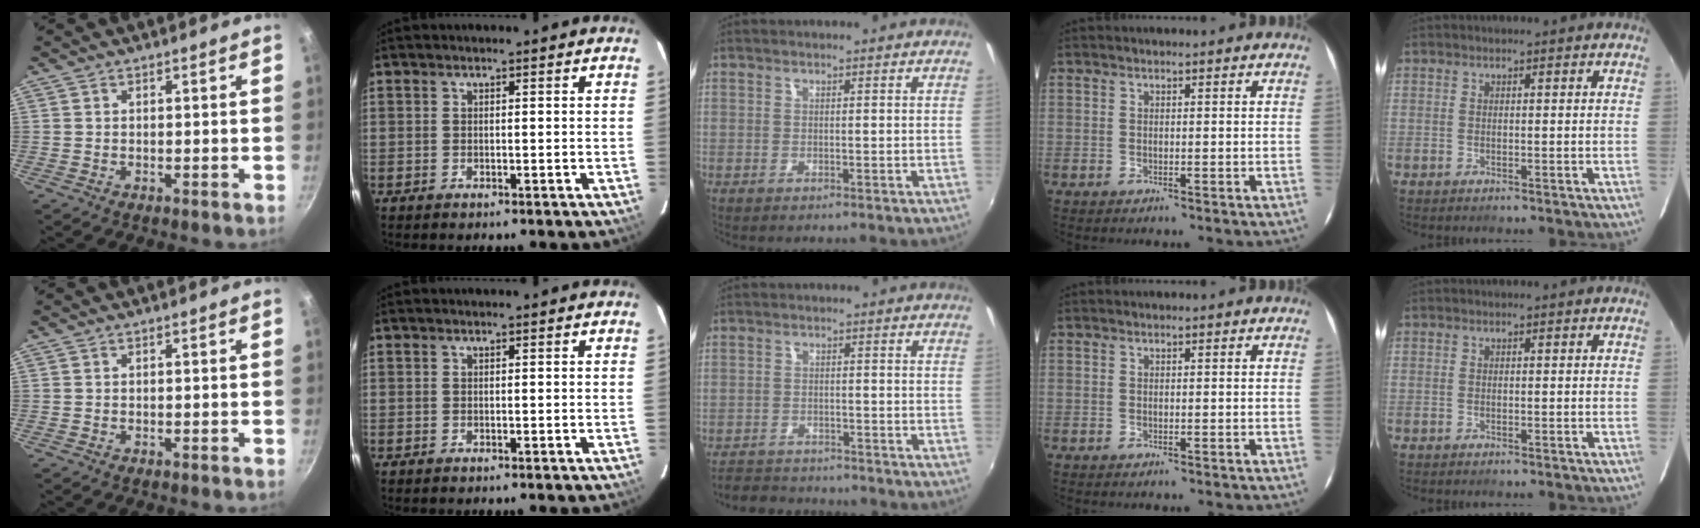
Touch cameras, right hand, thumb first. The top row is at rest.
{"middle": {"total": 6.4, "force": [-6.0, 2.1, 1.1], "torque": [-0.044, 0.005, -0.096]}}